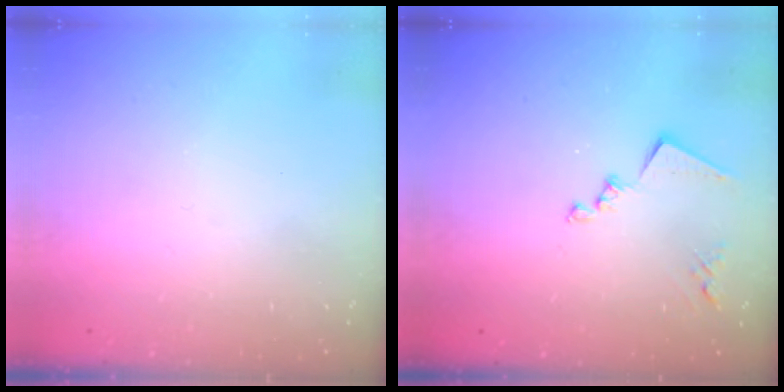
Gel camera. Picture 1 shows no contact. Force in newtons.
{"total": 11.7, "press": 11.7, "slide": 1.2}